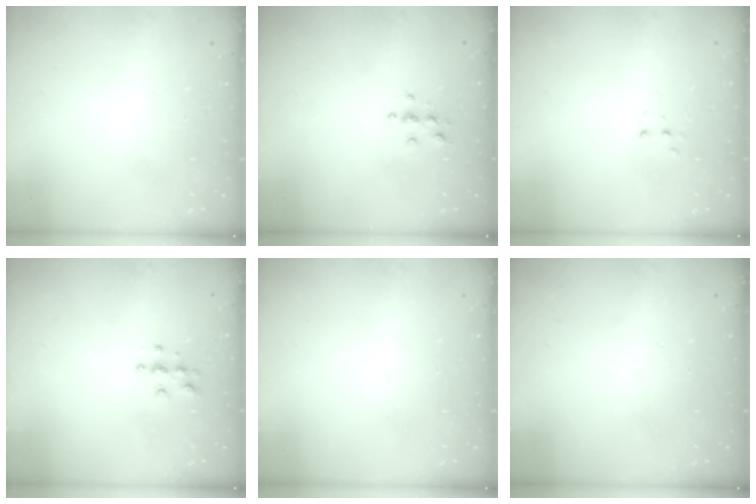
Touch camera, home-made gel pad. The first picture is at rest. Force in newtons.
{"total": 3.9, "press": 3.9, "slide": 0.4}
{"total": 2.7, "press": 2.7, "slide": 0.5}
{"total": 4.0, "press": 3.9, "slide": 0.4}
{"total": 0.0}
{"total": 0.0}